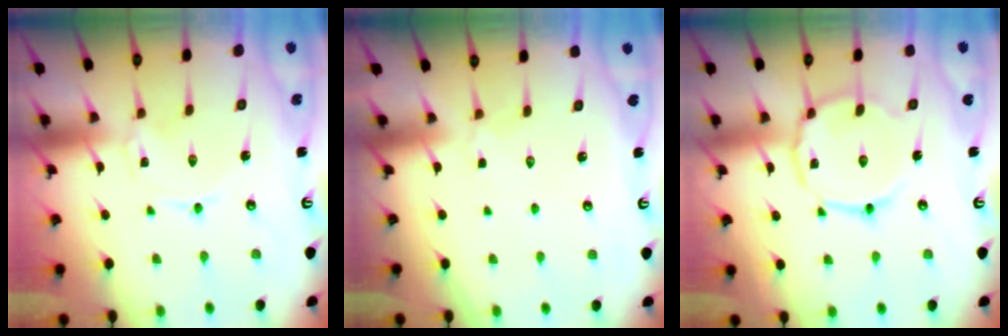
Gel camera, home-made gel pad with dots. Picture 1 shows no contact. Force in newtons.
{"total": 2.7, "press": 2.6, "slide": 0.6}
{"total": 11.2, "press": 11.2, "slide": 0.9}